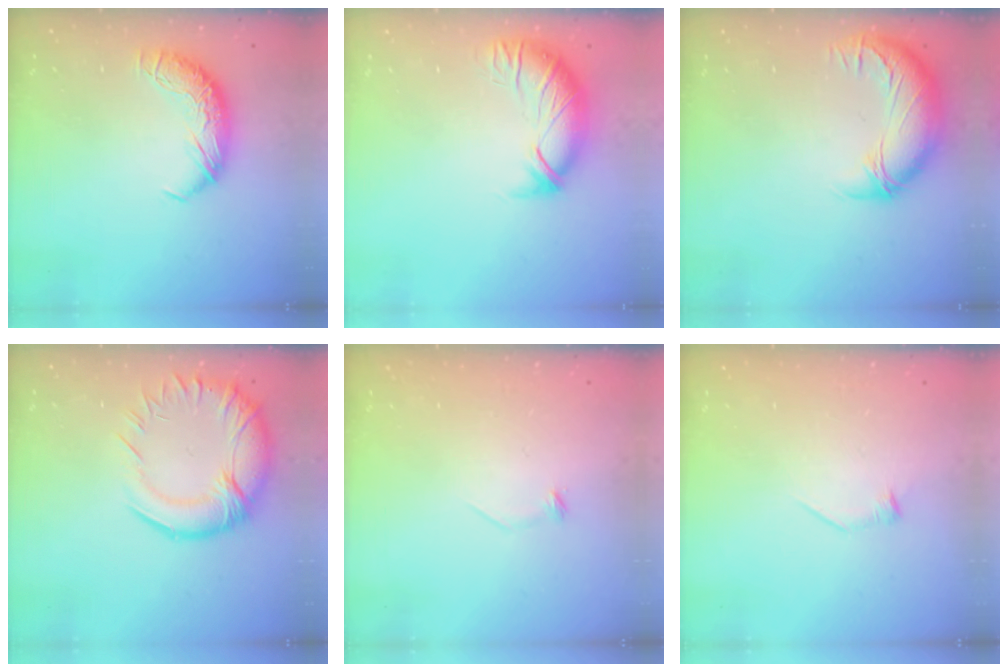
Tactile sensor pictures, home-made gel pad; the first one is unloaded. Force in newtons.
{"total": 3.0, "press": 1.6, "slide": 2.5}
{"total": 3.0, "press": 0.9, "slide": 2.8}
{"total": 7.5, "press": 6.3, "slide": 4.0}
{"total": 7.1, "press": 7.0, "slide": 0.9}
{"total": 6.5, "press": 6.4, "slide": 1.0}